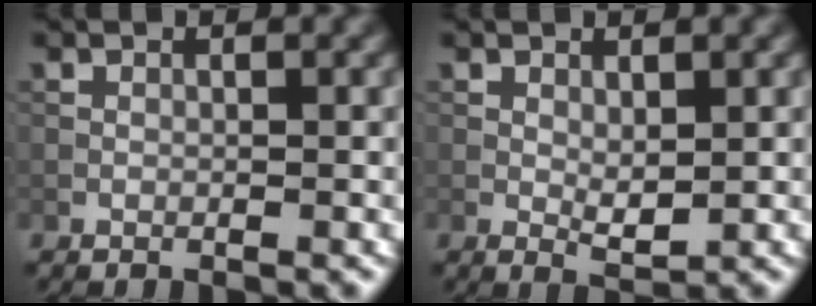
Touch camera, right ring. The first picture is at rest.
{"total": 1.7, "force": [0.3, 0.8, 1.4], "torque": [-0.027, -0.006, 0.010]}